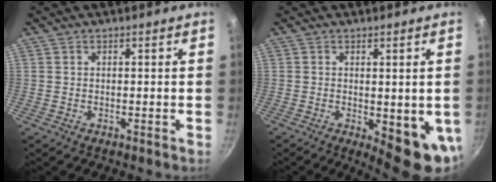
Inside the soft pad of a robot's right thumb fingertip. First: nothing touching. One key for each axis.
{"total": 9.6, "fx": -1.5, "fy": 3.5, "fz": 8.8, "tx": -0.092, "ty": -0.014, "tz": -0.010}